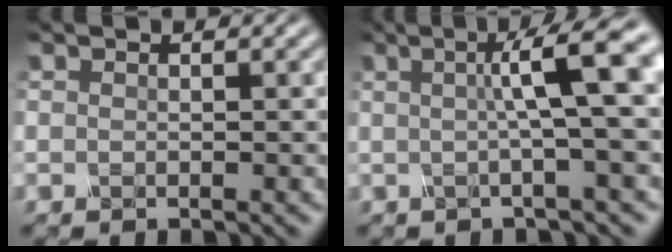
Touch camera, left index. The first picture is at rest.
{"total": 7.7, "force": [1.1, 1.4, 7.5], "torque": [-0.098, 0.014, 0.006]}